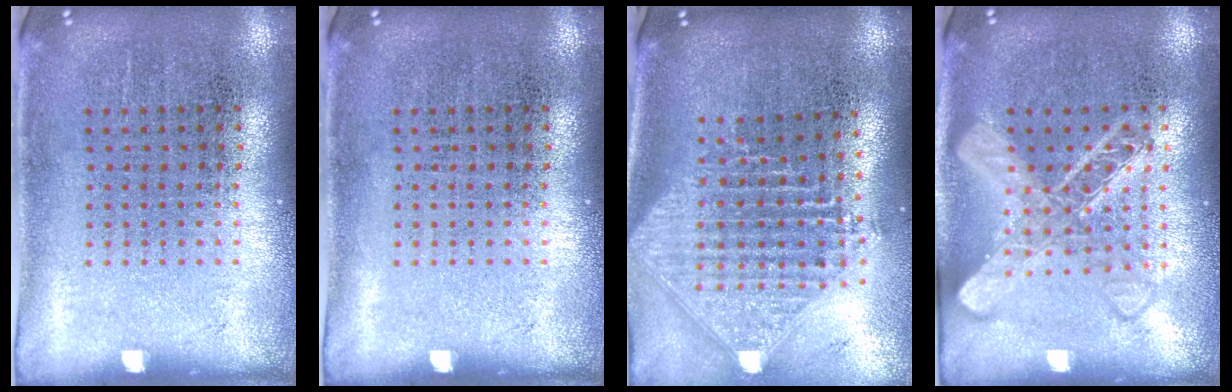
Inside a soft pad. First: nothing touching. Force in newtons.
{"total": 0.0}
{"total": 2.3, "press": 1.8, "slide": 1.5}
{"total": 2.1, "press": 2.1, "slide": 0.3}